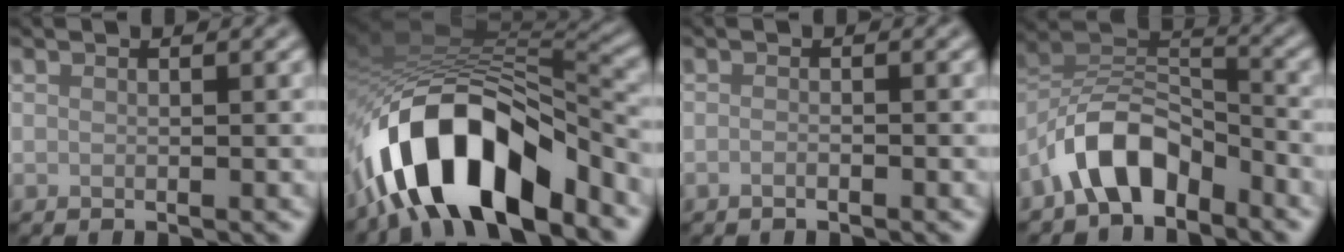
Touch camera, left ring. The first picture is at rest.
{"total": 13.3, "force": [-7.3, 5.7, 9.5], "torque": [-0.153, -0.002, -0.126]}
{"total": 0.6, "force": [-0.4, 0.1, 0.5], "torque": [-0.008, -0.001, -0.008]}
{"total": 6.6, "force": [-4.6, 3.1, 3.5], "torque": [-0.053, 0.013, -0.094]}